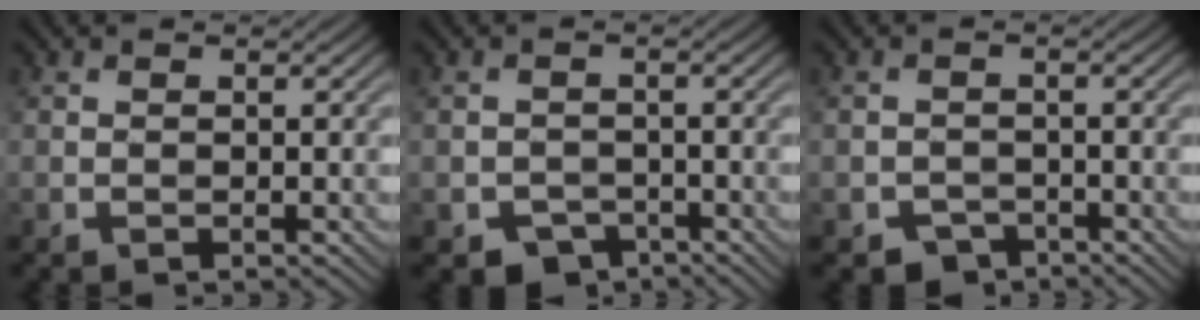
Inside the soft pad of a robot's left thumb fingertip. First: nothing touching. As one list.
[{"total": 3.5, "force": [-2.4, 2.3, 1.1], "torque": [-0.013, -0.007, -0.045]}, {"total": 2.7, "force": [-2.1, 1.6, 0.7], "torque": [-0.005, -0.002, -0.040]}]